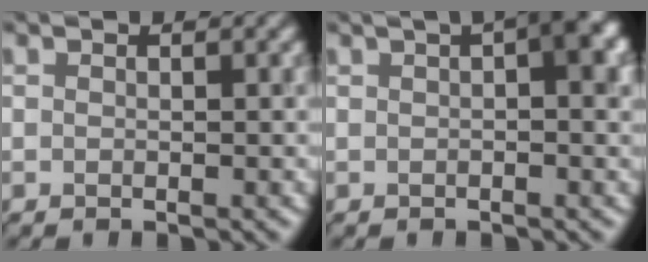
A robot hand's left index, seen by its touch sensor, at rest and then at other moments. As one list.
[{"total": 4.4, "force": [1.4, 1.0, 4.0], "torque": [-0.042, 0.016, 0.015]}]